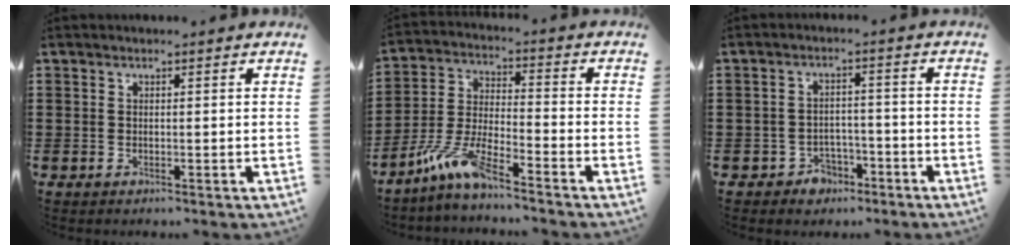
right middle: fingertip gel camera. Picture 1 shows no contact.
{"total": 8.0, "force": [-6.4, 0.5, 4.8], "torque": [-0.123, -0.017, -0.132]}
{"total": 3.2, "force": [-2.7, 1.7, 0.5], "torque": [-0.018, 0.004, -0.056]}